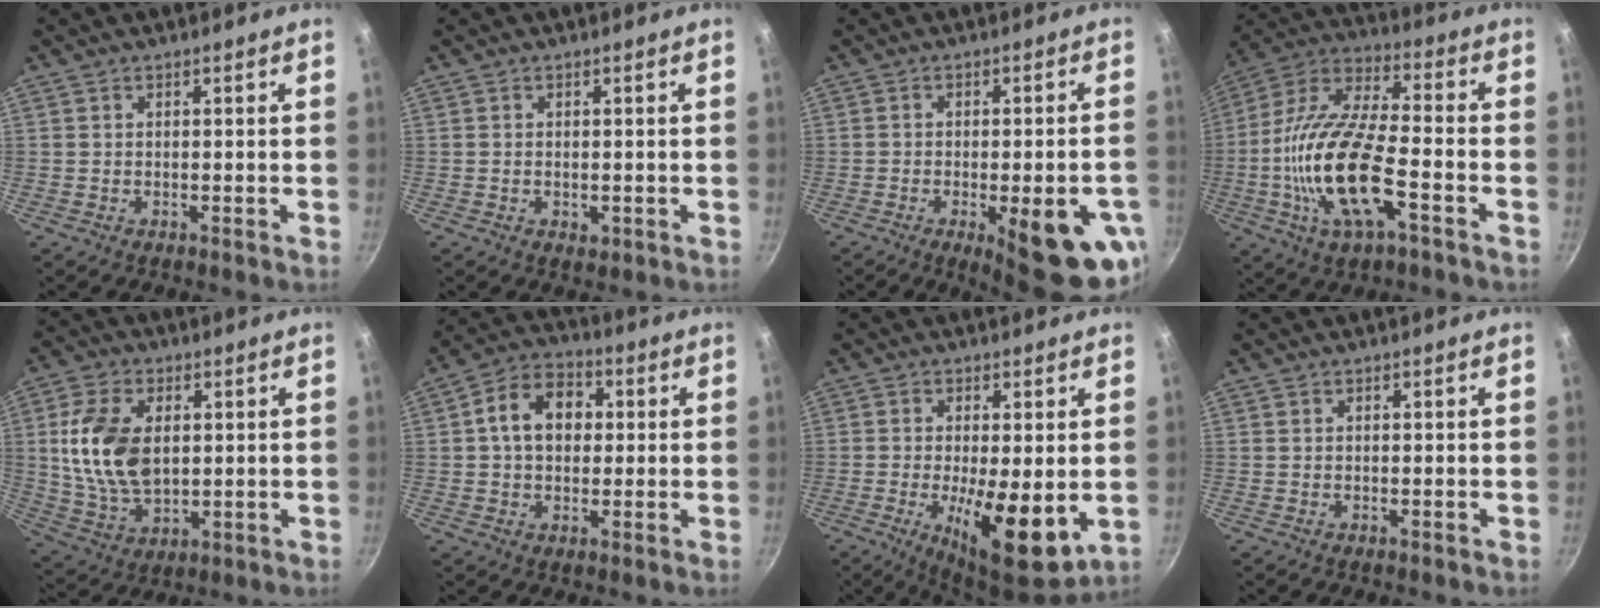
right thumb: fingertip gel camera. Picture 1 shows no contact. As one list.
[{"total": 1.6, "force": [-0.3, 1.1, 1.1], "torque": [-0.014, -0.003, -0.003]}, {"total": 16.2, "force": [-5.7, 5.1, 14.2], "torque": [-0.150, 0.007, -0.064]}, {"total": 20.4, "force": [-5.8, 7.7, 18.0], "torque": [-0.353, 0.030, -0.127]}, {"total": 14.4, "force": [2.0, 9.0, 11.1], "torque": [-0.197, -0.013, 0.044]}, {"total": 10.7, "force": [1.5, 7.9, 7.1], "torque": [-0.086, 0.022, 0.007]}, {"total": 12.7, "force": [-2.2, 4.2, 11.8], "torque": [-0.180, -0.009, -0.025]}, {"total": 0.0}]